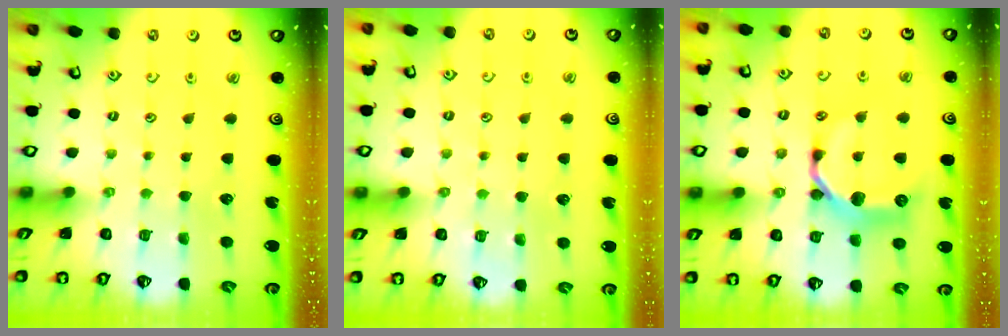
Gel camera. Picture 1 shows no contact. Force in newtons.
{"total": 4.7, "press": 4.6, "slide": 0.4}
{"total": 11.9, "press": 11.9, "slide": 0.6}